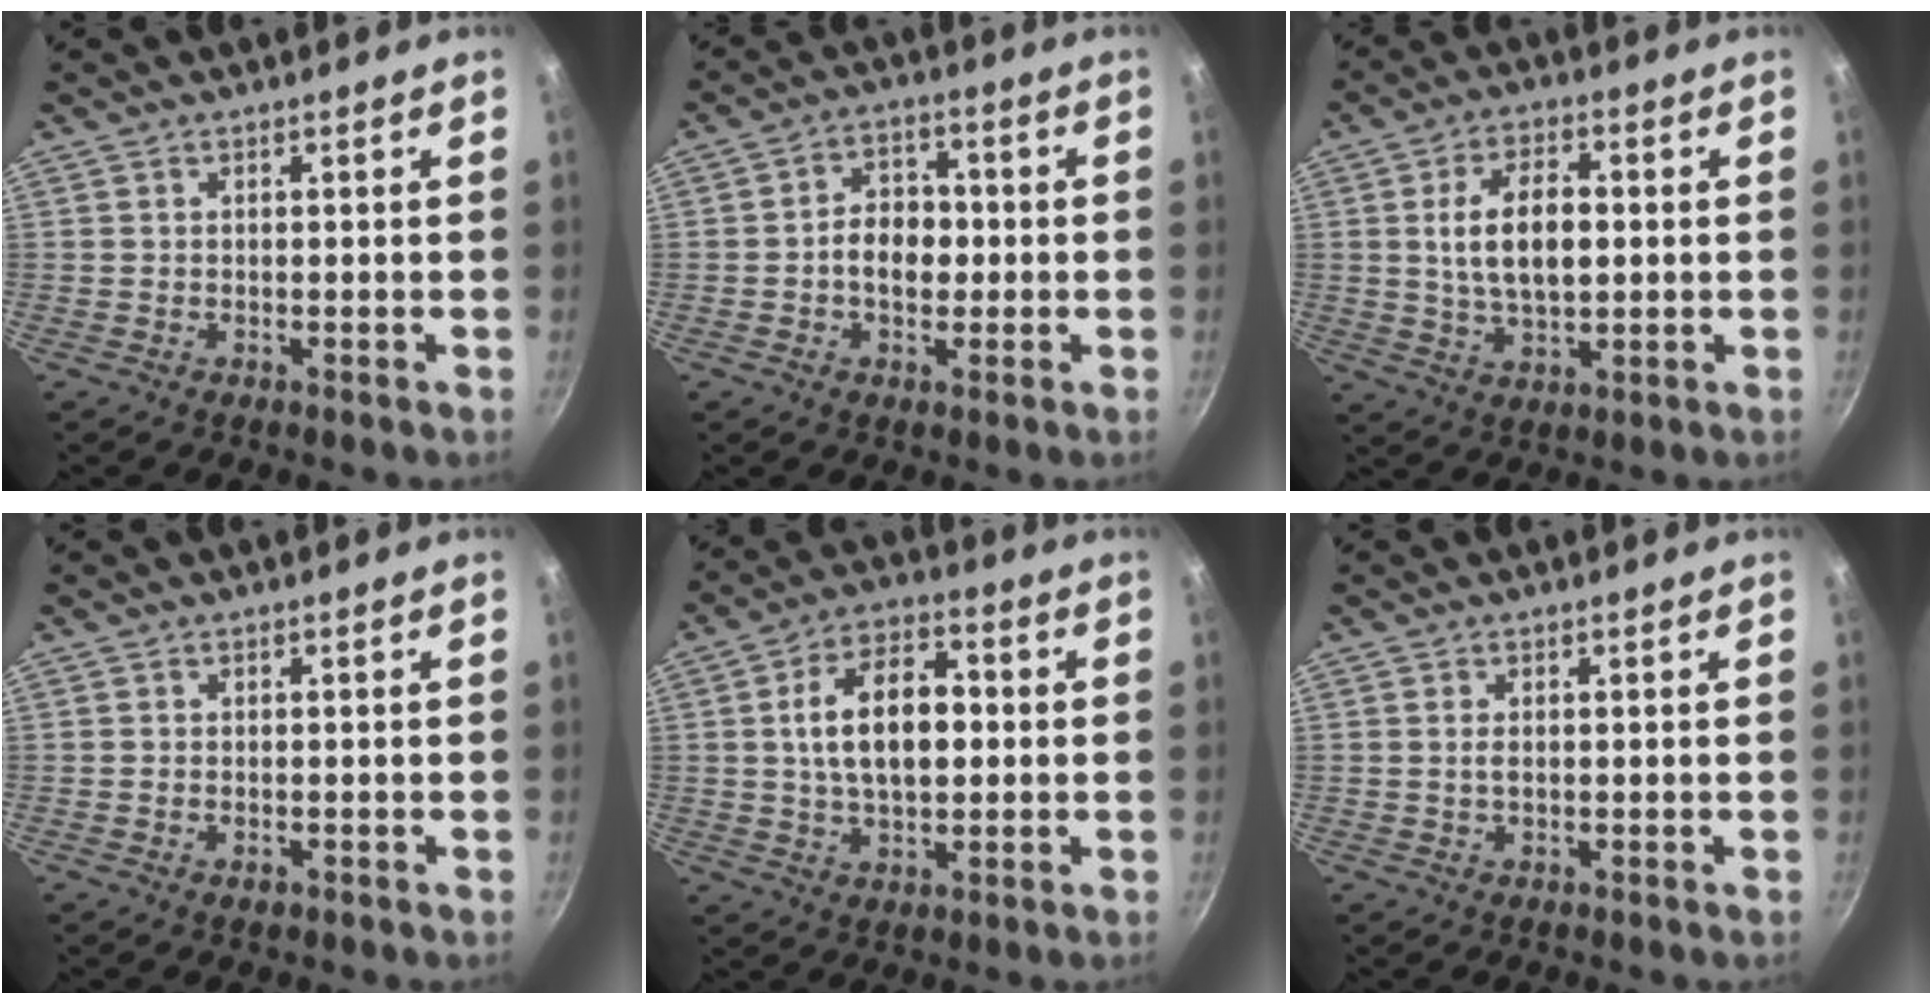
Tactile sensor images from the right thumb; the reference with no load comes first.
{"total": 7.4, "force": [-0.8, 5.2, 5.2], "torque": [-0.059, 0.018, -0.021]}
{"total": 10.9, "force": [1.1, 5.8, 9.2], "torque": [-0.154, 0.003, 0.024]}
{"total": 0.9, "force": [-0.4, 0.6, 0.6], "torque": [-0.013, 0.003, -0.006]}
{"total": 13.4, "force": [1.1, 7.7, 11.0], "torque": [-0.172, 0.016, 0.014]}
{"total": 1.3, "force": [0.1, 0.7, 1.1], "torque": [-0.021, -0.001, 0.003]}